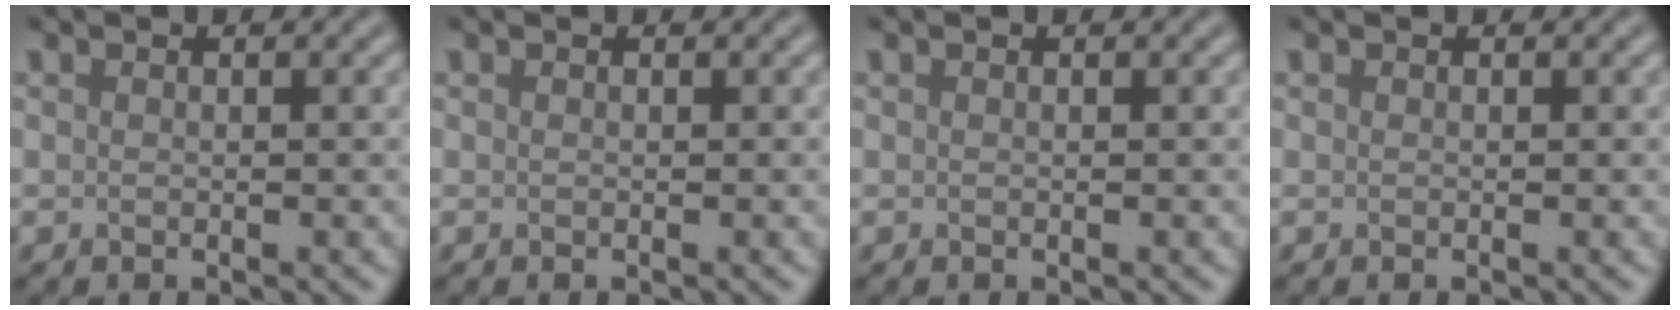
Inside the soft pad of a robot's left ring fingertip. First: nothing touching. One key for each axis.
{"total": 0.0}
{"total": 0.0}
{"total": 0.0}